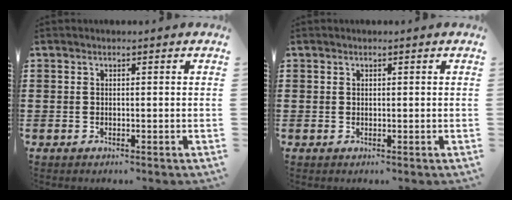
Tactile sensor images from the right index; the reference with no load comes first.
{"total": 0.0}